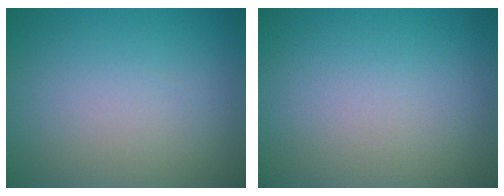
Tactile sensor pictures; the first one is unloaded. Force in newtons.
{"total": 0.0}